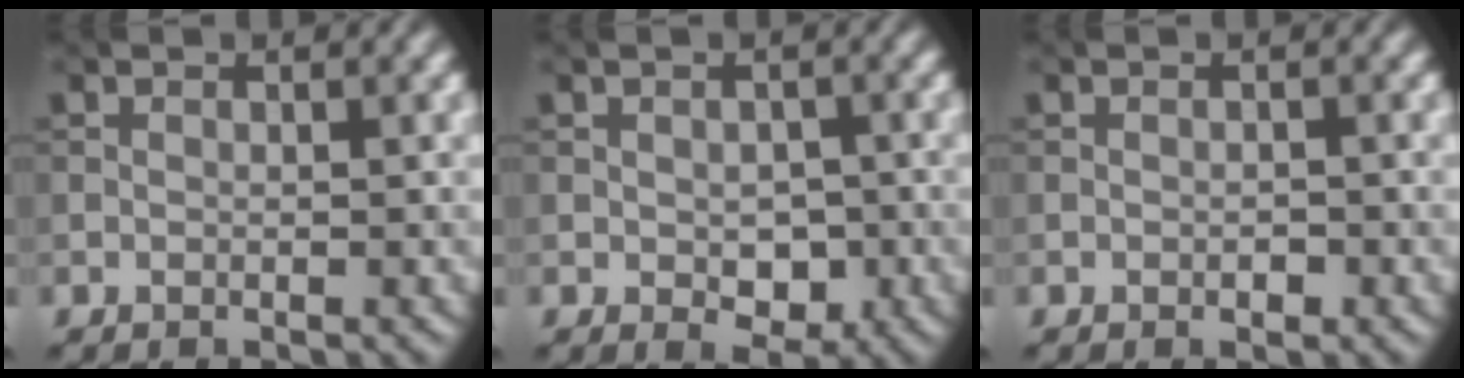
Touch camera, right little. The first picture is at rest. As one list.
[{"total": 2.9, "force": [-0.6, 1.9, 2.1], "torque": [-0.030, -0.008, -0.006]}, {"total": 0.8, "force": [-0.3, 0.4, 0.6], "torque": [-0.008, 0.001, -0.004]}]